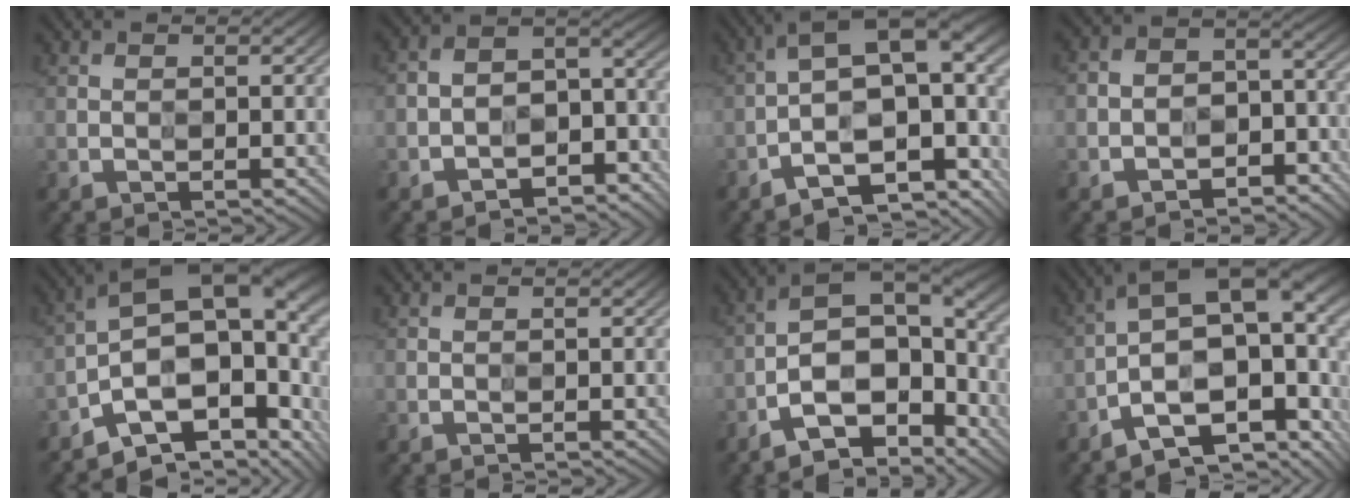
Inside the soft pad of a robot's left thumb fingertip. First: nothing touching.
{"total": 7.7, "force": [-5.0, 4.7, 3.5], "torque": [-0.053, -0.012, -0.094]}
{"total": 14.1, "force": [-4.7, 5.2, 12.2], "torque": [-0.175, 0.015, -0.057]}
{"total": 6.6, "force": [-4.2, 4.3, 2.6], "torque": [-0.042, -0.006, -0.080]}
{"total": 14.6, "force": [-4.4, 7.0, 12.0], "torque": [-0.180, 0.008, -0.063]}
{"total": 0.0}
{"total": 11.4, "force": [-6.0, 5.1, 8.2], "torque": [-0.129, 0.002, -0.104]}
{"total": 15.1, "force": [-3.9, 5.8, 13.3], "torque": [-0.182, 0.015, -0.049]}